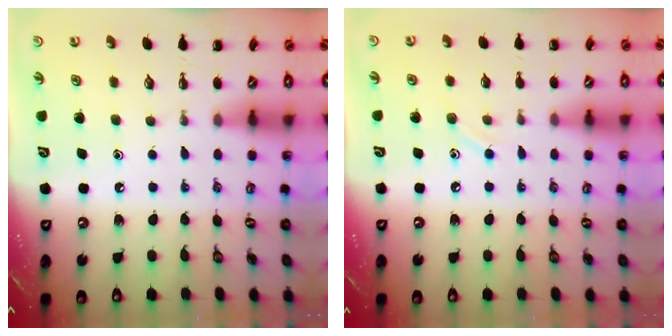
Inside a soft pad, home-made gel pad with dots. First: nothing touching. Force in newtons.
{"total": 6.0, "press": 5.7, "slide": 2.0}